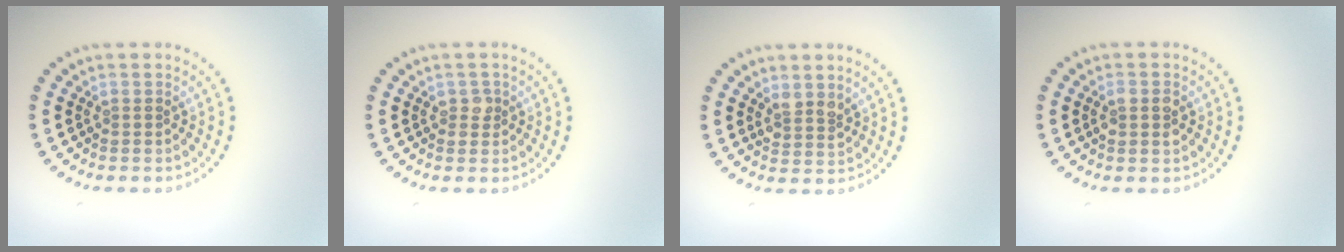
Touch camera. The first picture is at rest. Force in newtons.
{"total": 1.1, "press": 1.1, "slide": 0.3}
{"total": 1.8, "press": 1.6, "slide": 0.9}
{"total": 1.6, "press": 1.6, "slide": 0.2}